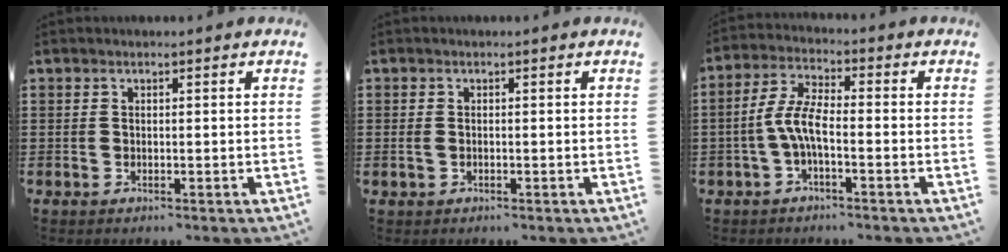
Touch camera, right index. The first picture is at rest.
{"total": 0.9, "force": [-0.1, 0.6, 0.7], "torque": [-0.014, 0.001, -0.003]}
{"total": 5.9, "force": [-1.8, 1.7, 5.4], "torque": [-0.128, -0.009, -0.041]}